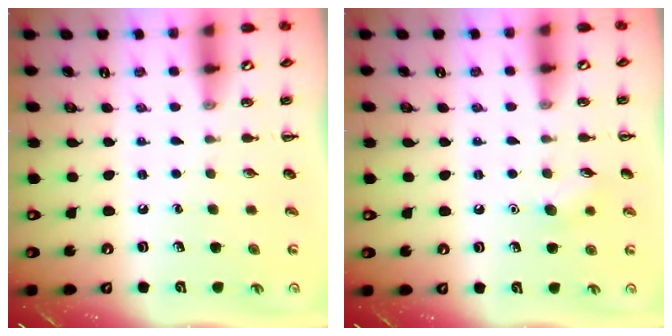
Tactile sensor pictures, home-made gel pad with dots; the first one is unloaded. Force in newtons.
{"total": 6.4, "press": 6.2, "slide": 1.8}